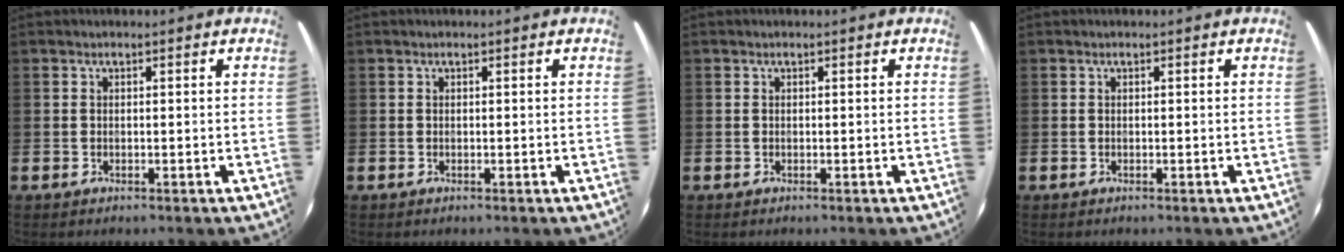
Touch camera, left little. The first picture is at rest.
{"total": 0.0}
{"total": 0.0}
{"total": 0.0}